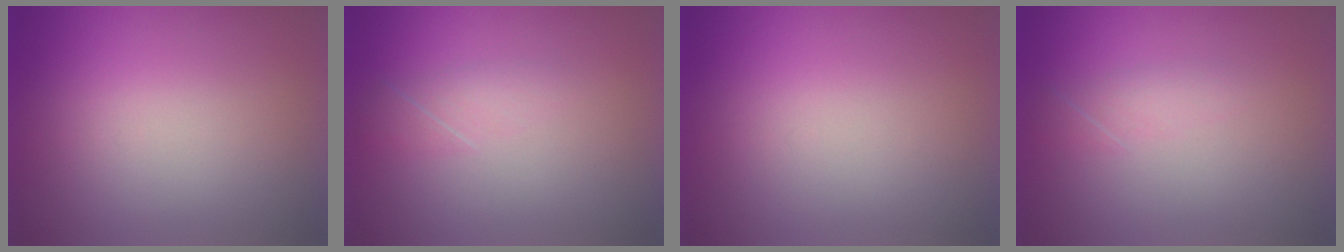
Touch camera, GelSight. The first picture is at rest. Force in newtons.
{"total": 2.1}
{"total": 0.0}
{"total": 1.8}